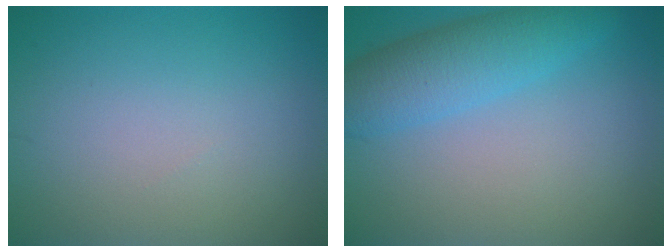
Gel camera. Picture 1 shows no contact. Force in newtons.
{"total": 4.9, "press": 4.9, "slide": 0.0}